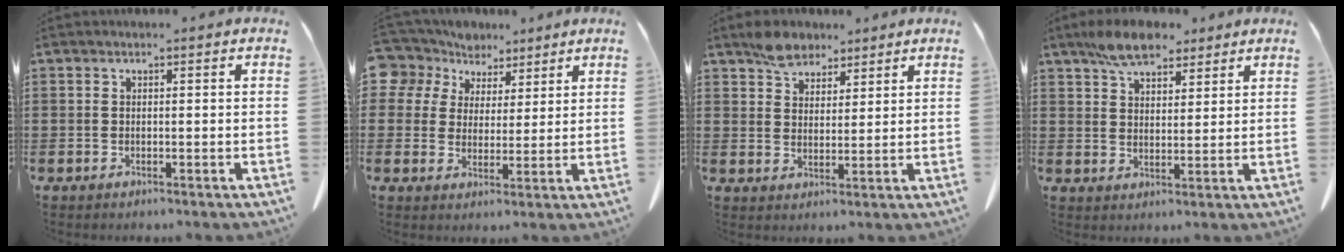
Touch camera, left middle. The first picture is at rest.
{"total": 6.7, "force": [4.8, 4.6, 0.8], "torque": [-0.055, -0.011, 0.090]}
{"total": 5.1, "force": [4.2, 2.6, 1.4], "torque": [-0.033, 0.001, 0.080]}
{"total": 7.1, "force": [5.6, 3.0, 3.3], "torque": [-0.073, -0.002, 0.104]}